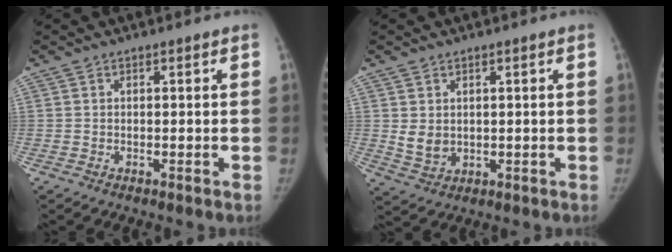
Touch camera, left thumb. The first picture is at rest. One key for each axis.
{"total": 3.8, "fx": 0.8, "fy": 2.9, "fz": 2.3, "tx": -0.029, "ty": -0.014, "tz": 0.027}